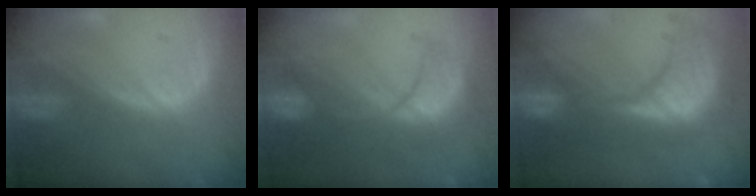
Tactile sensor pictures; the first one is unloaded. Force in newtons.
{"total": 8.5, "press": 8.4, "slide": 1.4}
{"total": 13.6, "press": 11.8, "slide": 6.8}